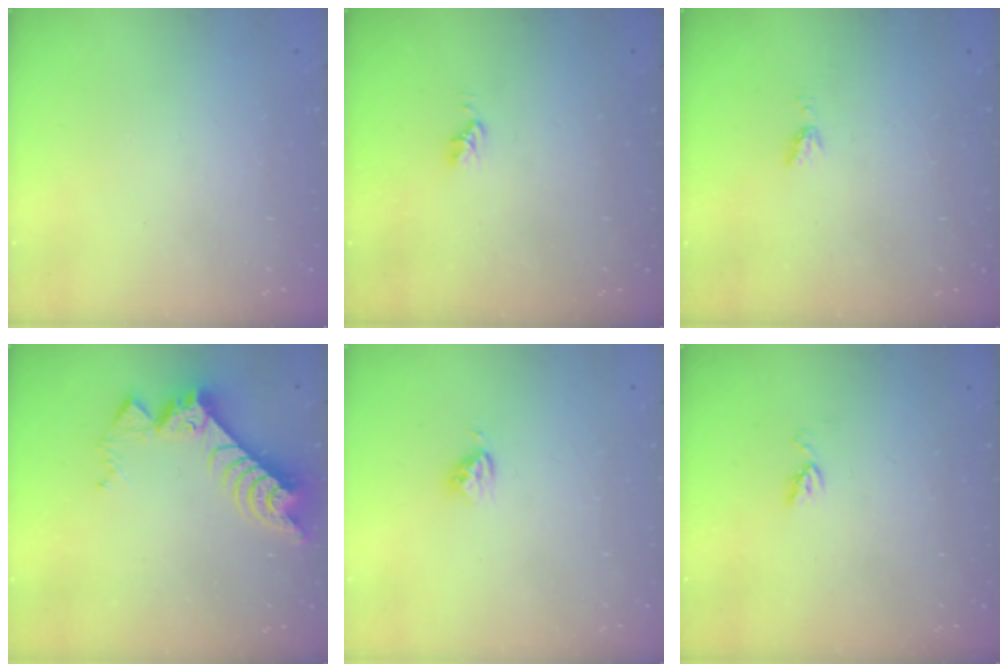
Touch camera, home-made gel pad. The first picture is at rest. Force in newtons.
{"total": 3.0, "press": 3.0, "slide": 0.4}
{"total": 4.0, "press": 4.0, "slide": 0.5}
{"total": 9.8, "press": 9.7, "slide": 0.9}
{"total": 3.9, "press": 3.8, "slide": 0.4}
{"total": 4.0, "press": 4.0, "slide": 0.6}